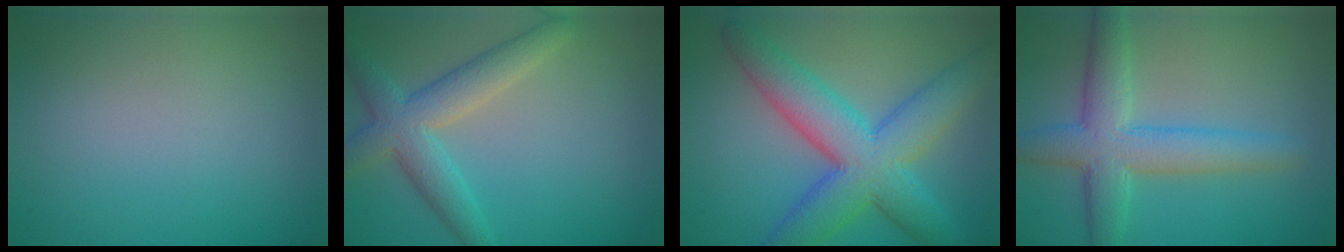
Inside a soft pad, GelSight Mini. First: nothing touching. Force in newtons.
{"total": 5.0, "press": 5.0, "slide": 0.2}
{"total": 8.7, "press": 8.7, "slide": 0.2}
{"total": 5.8, "press": 5.8, "slide": 0.2}